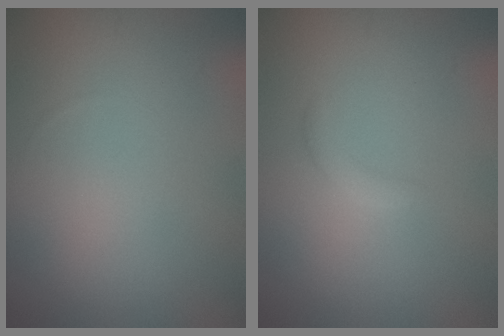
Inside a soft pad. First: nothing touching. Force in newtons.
{"total": 1.2, "press": 1.2, "slide": 0.1}